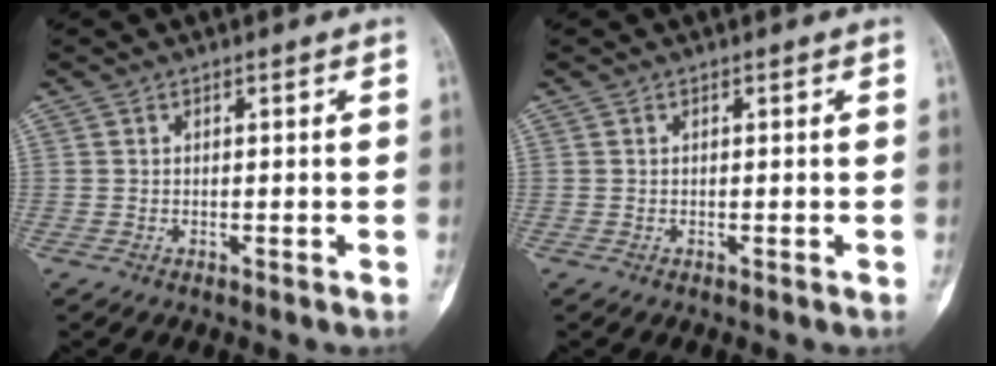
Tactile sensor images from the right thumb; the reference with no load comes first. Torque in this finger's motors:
{"motor_torque": [2.14, 1.82, 0.07, -0.01, 0.02]}